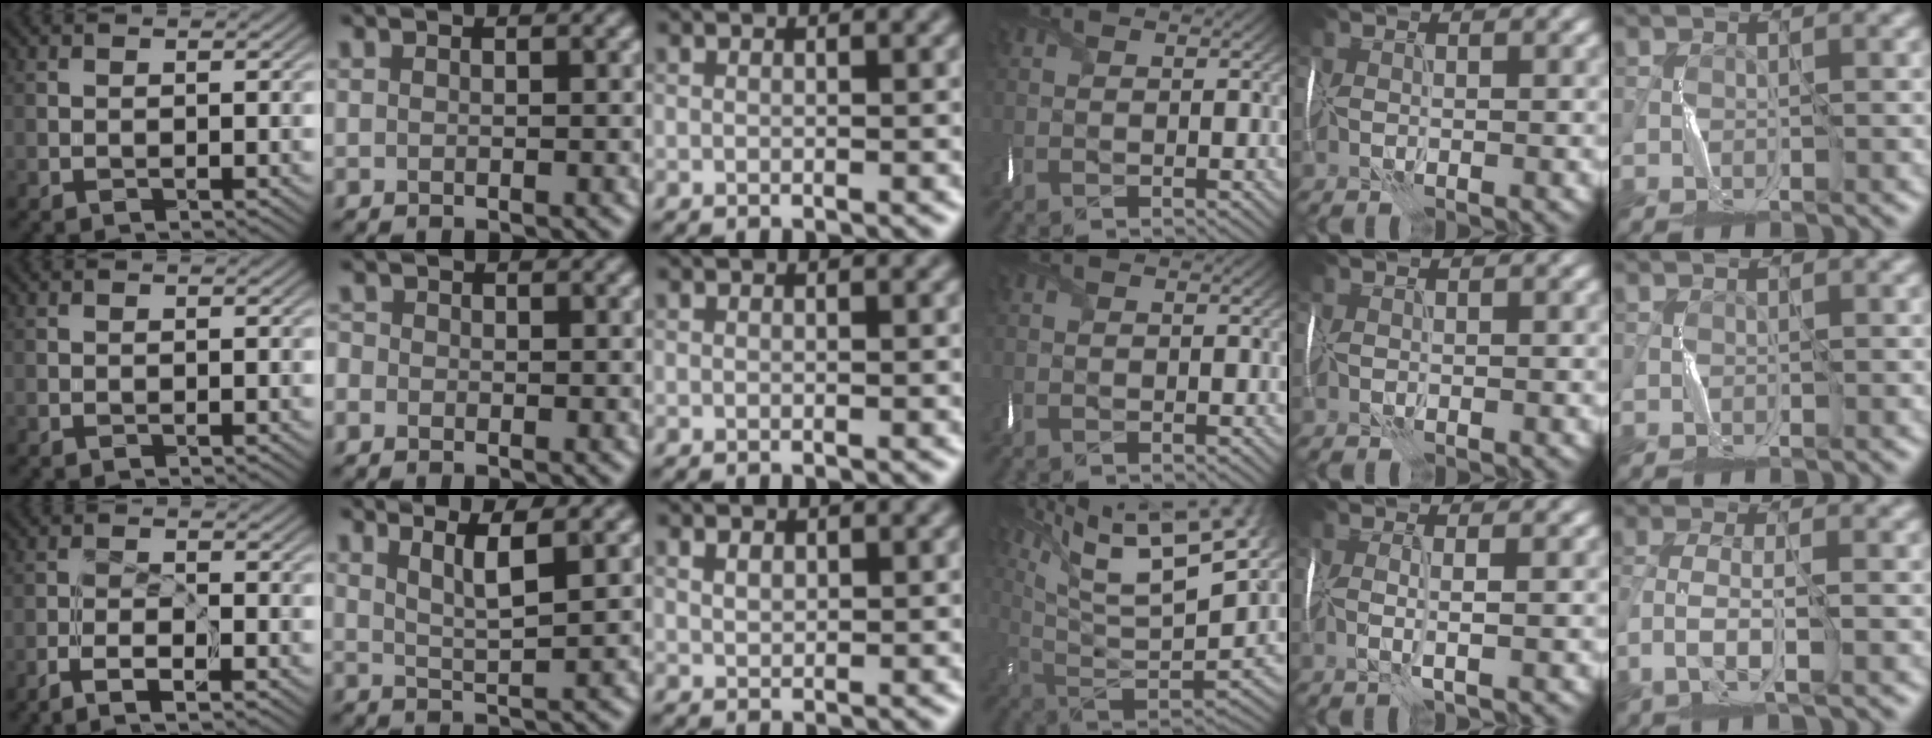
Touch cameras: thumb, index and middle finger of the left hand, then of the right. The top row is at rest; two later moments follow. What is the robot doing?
{"motion": "wrap", "object": "ribbon"}